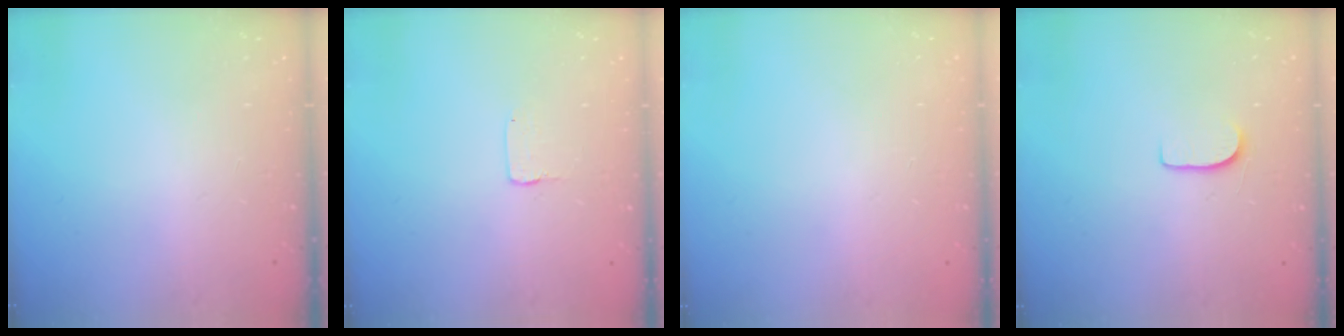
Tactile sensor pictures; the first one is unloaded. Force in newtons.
{"total": 1.0, "press": 1.0, "slide": 0.1}
{"total": 0.0}
{"total": 5.9, "press": 5.9, "slide": 0.5}